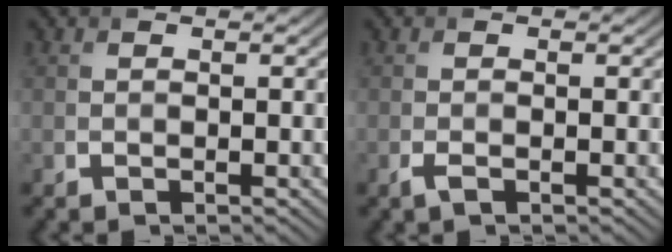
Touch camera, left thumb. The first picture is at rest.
{"total": 1.0, "force": [-0.6, 0.3, 0.8], "torque": [-0.020, -0.002, -0.012]}